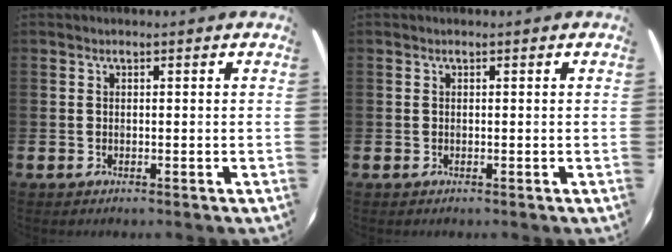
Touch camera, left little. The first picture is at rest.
{"total": 0.0}